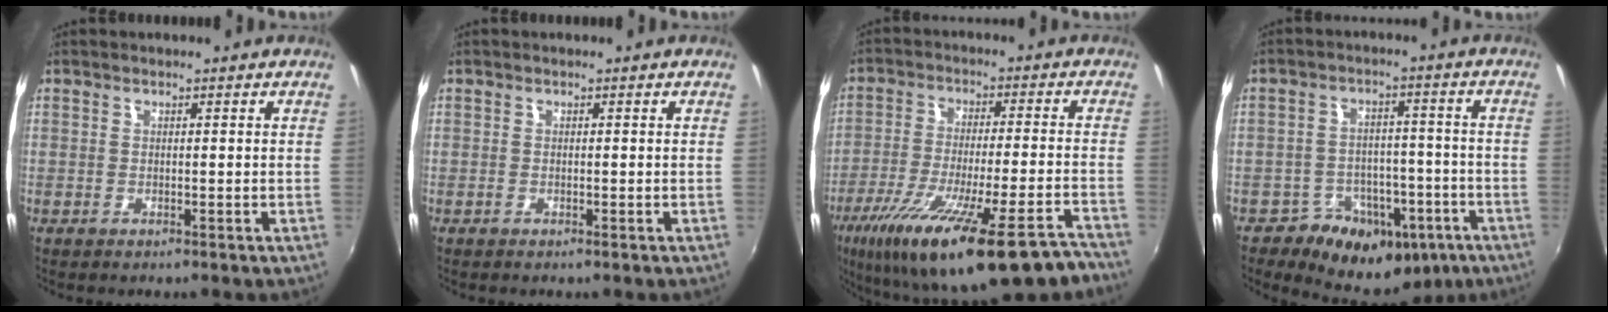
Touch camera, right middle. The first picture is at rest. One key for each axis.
{"total": 0.0}
{"total": 26.7, "fx": -19.4, "fy": 4.7, "fz": 17.8, "tx": -0.308, "ty": -0.075, "tz": -0.288}
{"total": 13.7, "fx": -8.0, "fy": 10.0, "fz": 5.0, "tx": -0.092, "ty": 0.025, "tz": -0.096}